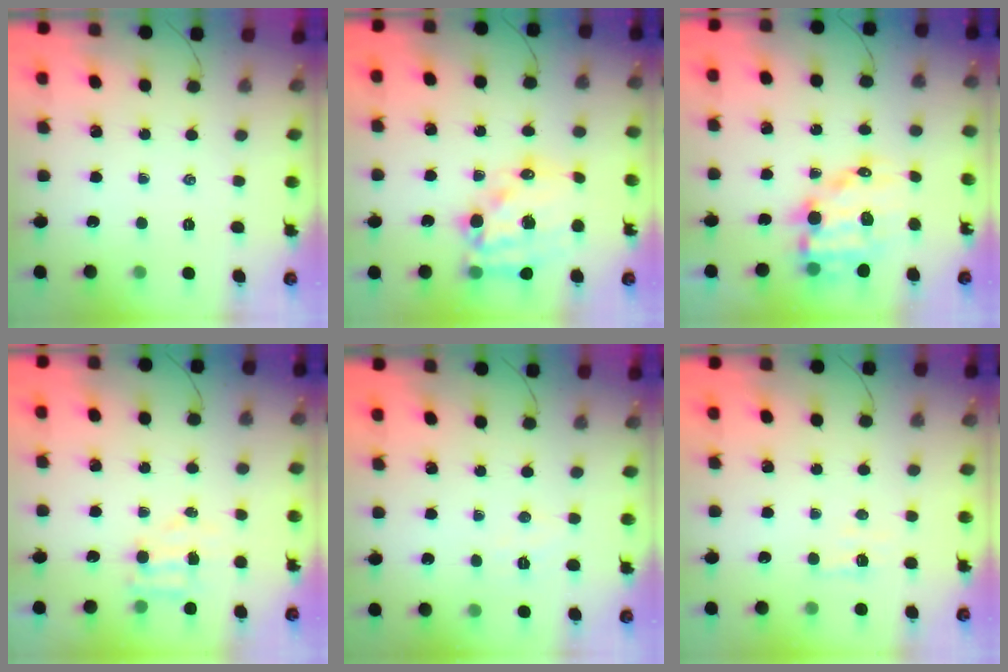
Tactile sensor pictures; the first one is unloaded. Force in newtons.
{"total": 16.8, "press": 16.4, "slide": 3.7}
{"total": 12.1, "press": 11.6, "slide": 3.3}
{"total": 4.0, "press": 4.0, "slide": 0.6}
{"total": 4.5, "press": 4.4, "slide": 1.0}
{"total": 2.9, "press": 2.8, "slide": 1.0}